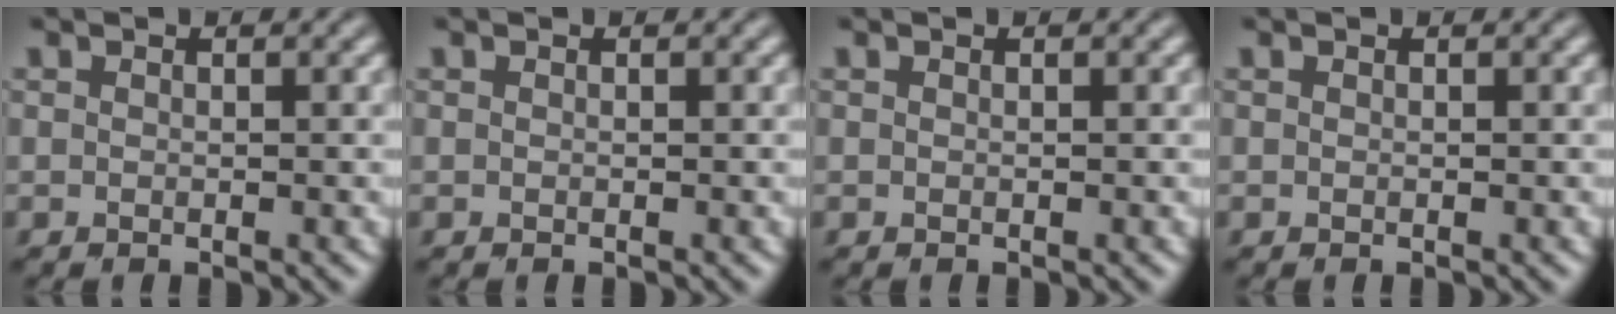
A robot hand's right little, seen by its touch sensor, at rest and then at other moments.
{"total": 0.0}
{"total": 0.0}
{"total": 0.0}